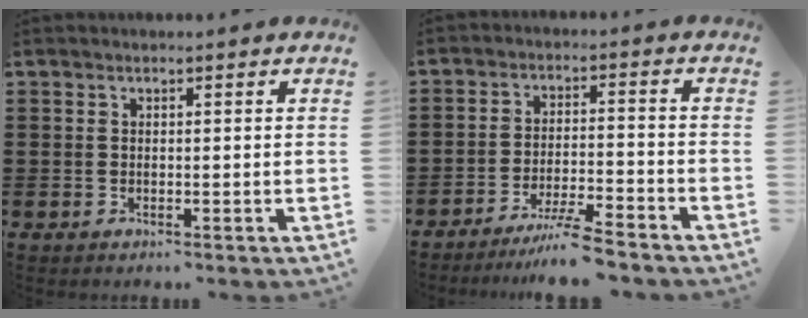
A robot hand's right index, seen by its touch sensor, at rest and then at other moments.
{"total": 6.3, "force": [-5.5, -0.5, 2.9], "torque": [-0.054, -0.014, -0.105]}